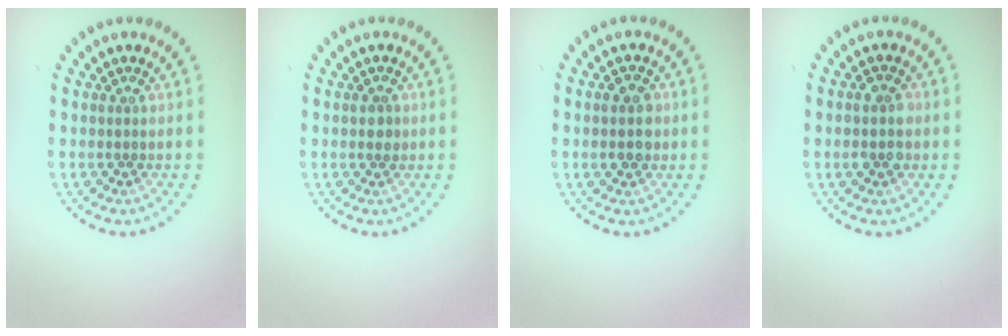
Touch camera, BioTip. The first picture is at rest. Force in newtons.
{"total": 1.0, "press": 1.0, "slide": 0.0}
{"total": 2.9, "press": 2.9, "slide": 0.1}
{"total": 2.3, "press": 2.2, "slide": 0.4}